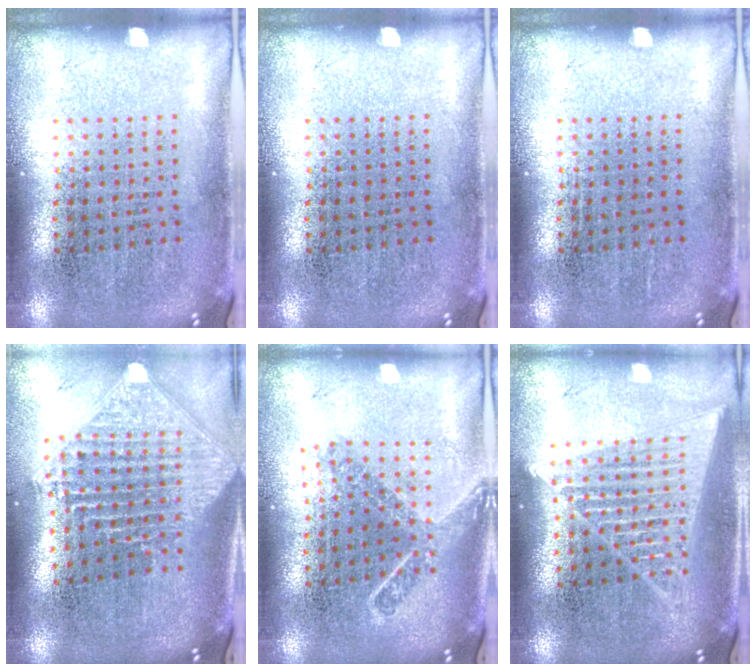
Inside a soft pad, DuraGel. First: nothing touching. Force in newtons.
{"total": 0.0}
{"total": 0.0}
{"total": 2.3, "press": 1.8, "slide": 1.5}
{"total": 1.8, "press": 1.4, "slide": 1.2}
{"total": 1.8, "press": 1.6, "slide": 0.8}